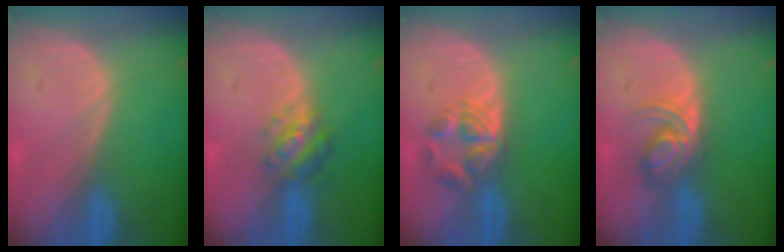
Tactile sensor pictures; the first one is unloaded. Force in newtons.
{"total": 4.9, "press": 4.4, "slide": 2.0}
{"total": 5.9, "press": 4.8, "slide": 3.5}
{"total": 5.7, "press": 5.1, "slide": 2.6}